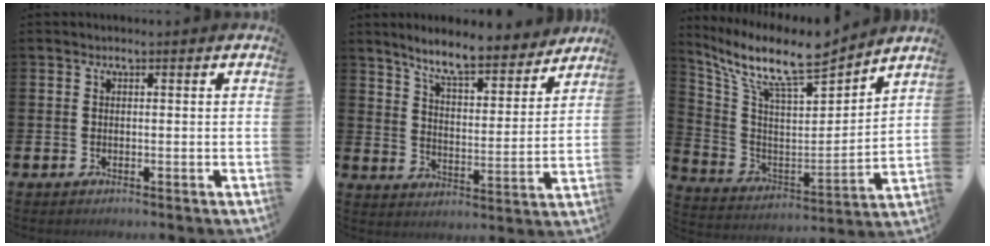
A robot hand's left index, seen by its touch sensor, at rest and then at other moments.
{"total": 8.5, "force": [7.8, 1.4, 3.2], "torque": [-0.076, -0.052, 0.133]}
{"total": 11.4, "force": [9.6, 2.1, 5.8], "torque": [-0.150, -0.067, 0.161]}